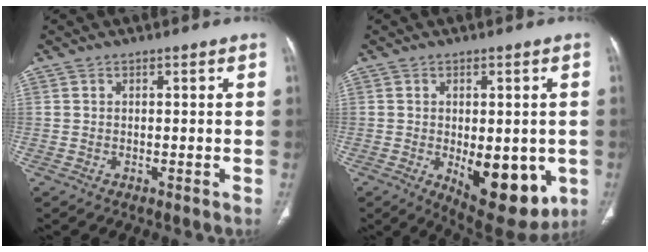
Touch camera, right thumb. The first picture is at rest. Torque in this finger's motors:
{"motor_torque": [1.68, 1.81, 1.22, -0.10, 0.11]}